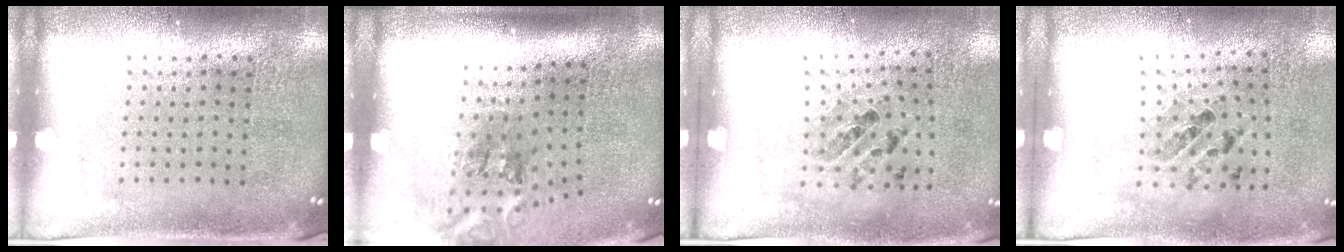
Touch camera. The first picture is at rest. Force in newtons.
{"total": 2.0, "press": 1.2, "slide": 1.6}
{"total": 1.1, "press": 0.7, "slide": 0.8}
{"total": 1.1, "press": 0.7, "slide": 0.8}